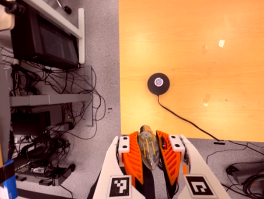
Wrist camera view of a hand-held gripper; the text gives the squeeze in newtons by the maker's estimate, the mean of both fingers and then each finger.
{"total": 23.8, "left": 25.0, "right": 22.6}